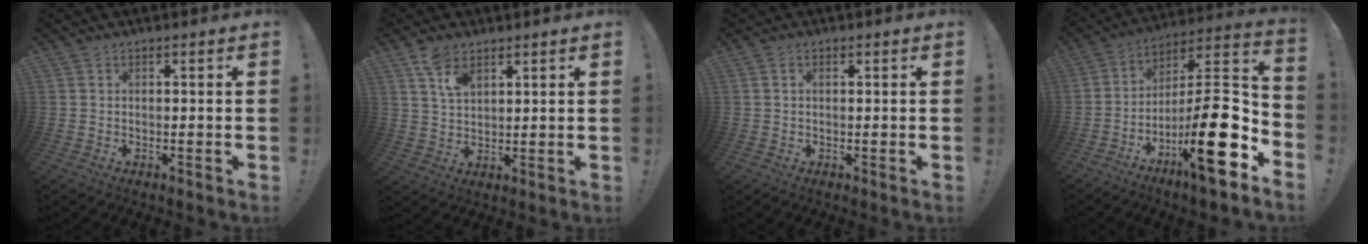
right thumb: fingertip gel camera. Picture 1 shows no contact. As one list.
[{"total": 7.0, "force": [4.4, 3.5, 4.2], "torque": [-0.074, -0.016, 0.081]}, {"total": 0.9, "force": [0.3, 0.4, 0.7], "torque": [-0.008, -0.001, 0.004]}, {"total": 22.0, "force": [-9.2, 4.8, 19.4], "torque": [-0.302, 0.034, -0.154]}]